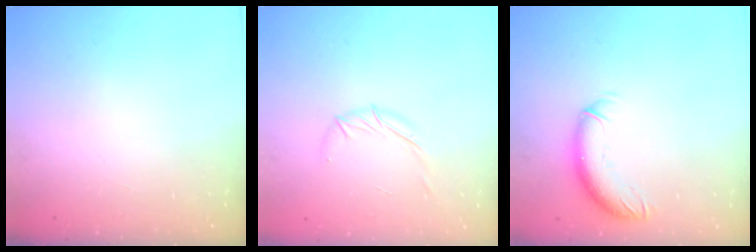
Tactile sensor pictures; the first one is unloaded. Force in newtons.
{"total": 5.8, "press": 5.7, "slide": 1.3}
{"total": 10.0, "press": 9.9, "slide": 1.9}